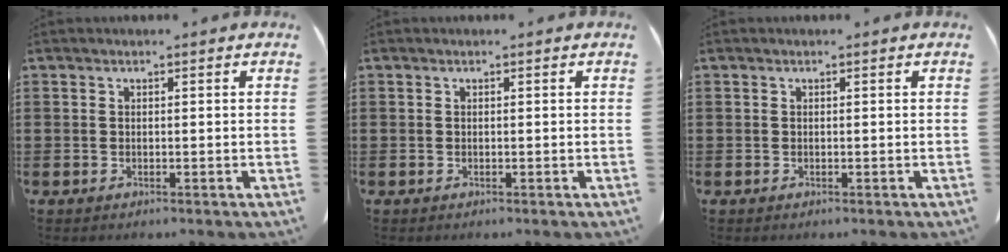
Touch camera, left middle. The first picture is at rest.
{"total": 0.0}
{"total": 0.0}